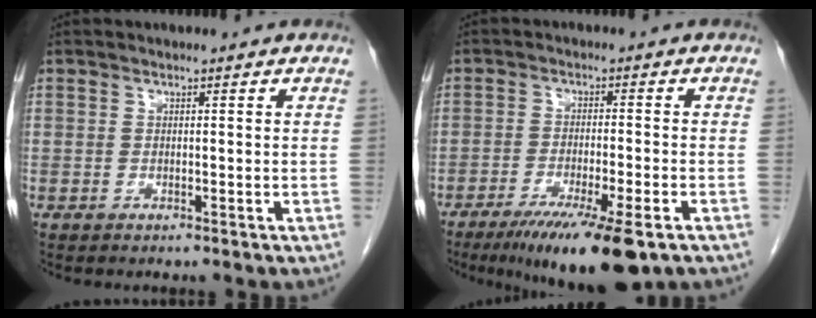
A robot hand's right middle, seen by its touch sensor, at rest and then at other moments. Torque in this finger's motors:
{"motor_torque": [1.33, -0.81, 0.24, 0.12]}